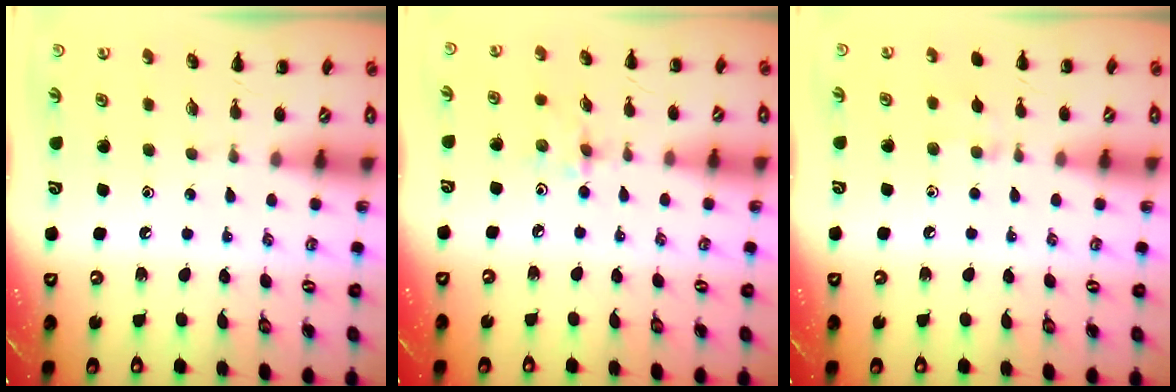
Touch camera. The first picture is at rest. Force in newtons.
{"total": 2.2, "press": 2.2, "slide": 0.5}
{"total": 4.8, "press": 4.6, "slide": 1.6}